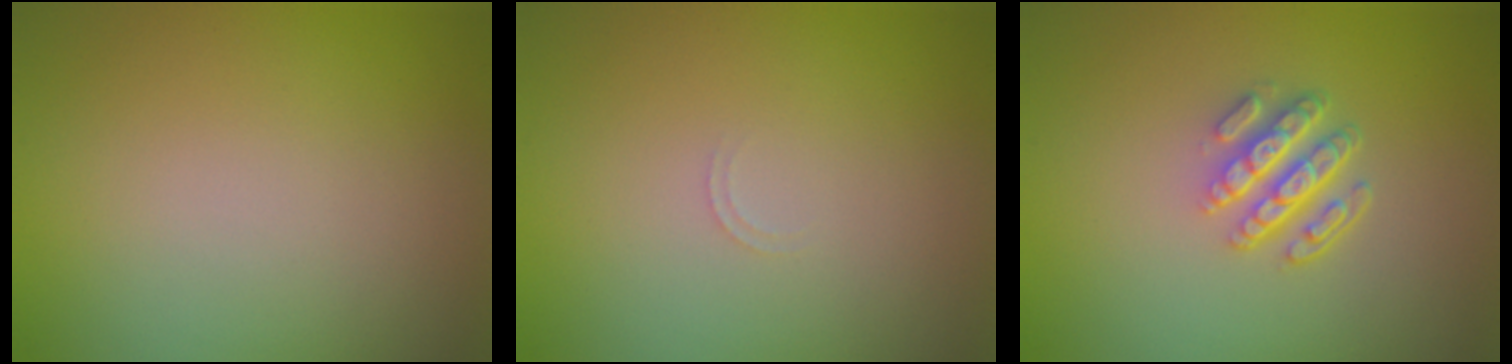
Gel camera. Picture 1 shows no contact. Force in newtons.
{"total": 0.6, "press": 0.6, "slide": 0.2}
{"total": 4.4, "press": 3.1, "slide": 3.1}